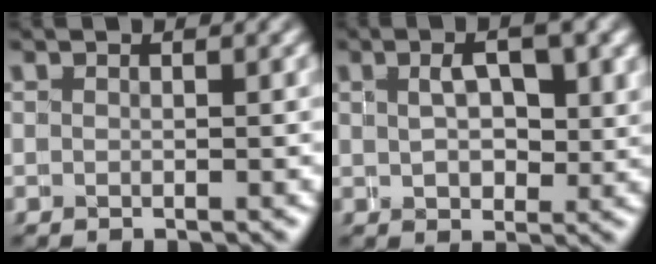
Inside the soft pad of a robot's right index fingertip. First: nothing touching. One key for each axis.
{"total": 3.6, "fx": 1.3, "fy": 1.2, "fz": 3.1, "tx": -0.036, "ty": 0.009, "tz": 0.023}